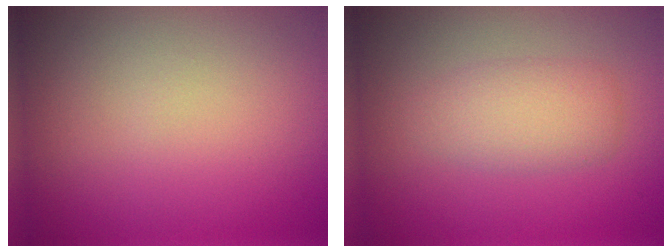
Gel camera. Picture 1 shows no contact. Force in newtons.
{"total": 3.0, "press": 3.0, "slide": 0.1}